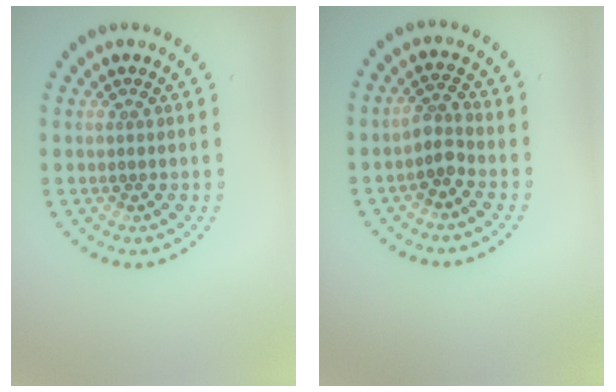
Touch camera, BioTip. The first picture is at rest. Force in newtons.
{"total": 1.9, "press": 1.5, "slide": 1.2}